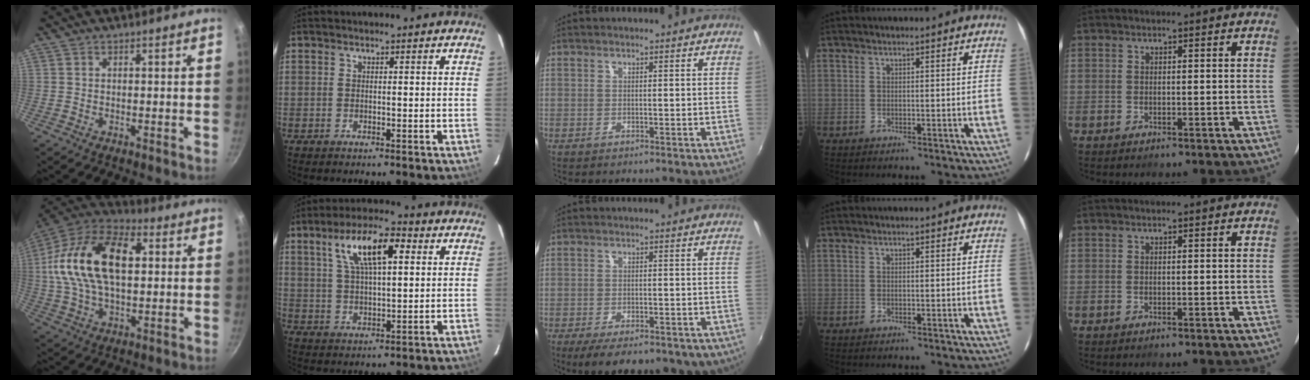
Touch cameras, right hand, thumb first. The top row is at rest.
{"thumb": {"total": 23.0, "force": [3.4, 13.3, 18.5], "torque": [-0.336, 0.027, 0.044]}, "index": {"total": 11.6, "force": [4.7, 4.0, 9.8], "torque": [-0.177, 0.023, 0.084]}, "middle": {"total": 10.4, "force": [-6.2, 4.6, 7.0], "torque": [-0.144, -0.034, -0.083]}}